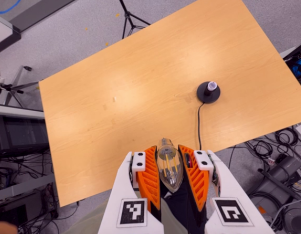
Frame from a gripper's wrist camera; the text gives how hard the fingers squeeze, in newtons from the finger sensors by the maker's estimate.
{"total": 22.5, "left": 24.5, "right": 20.5}